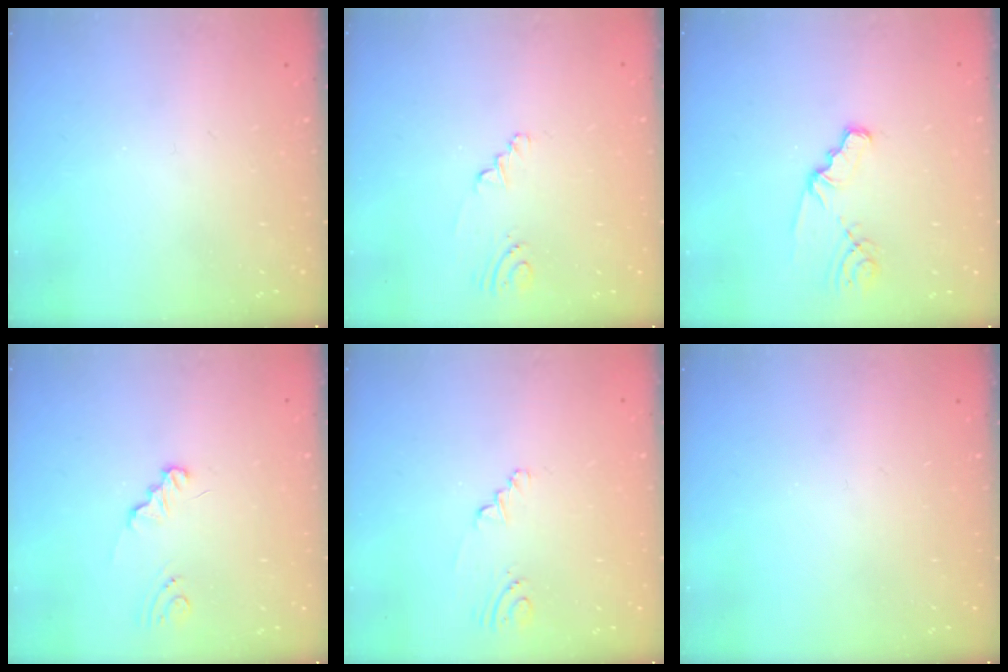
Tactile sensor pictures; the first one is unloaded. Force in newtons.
{"total": 2.0, "press": 1.7, "slide": 1.0}
{"total": 2.6, "press": 2.6, "slide": 0.3}
{"total": 1.0, "press": 1.0, "slide": 0.1}
{"total": 2.0, "press": 1.7, "slide": 1.0}
{"total": 0.0}